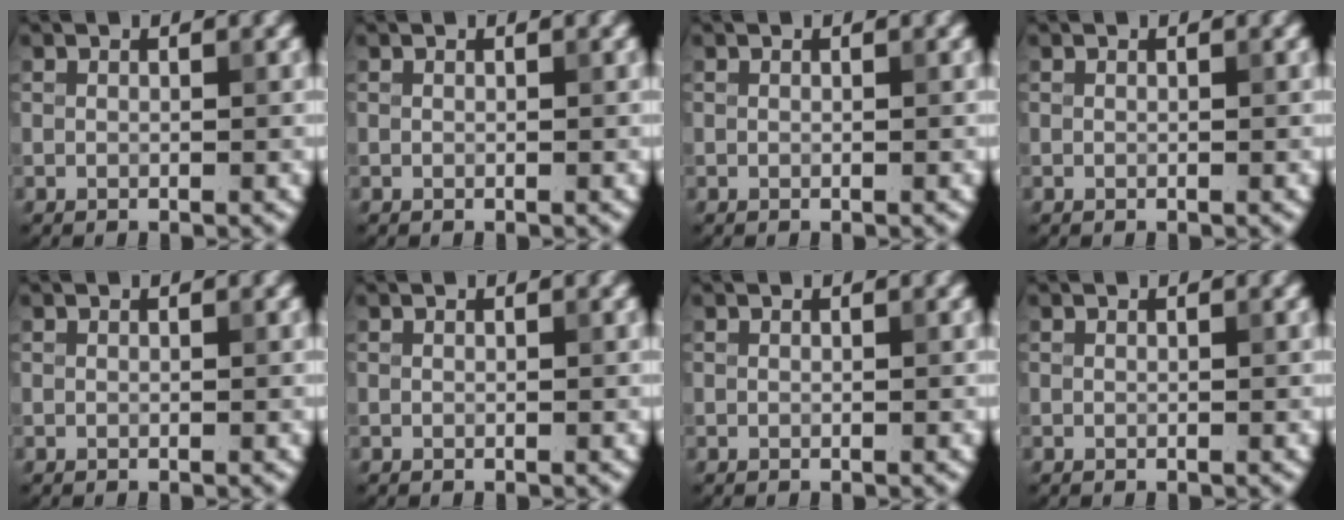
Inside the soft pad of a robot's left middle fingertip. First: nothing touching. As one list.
[{"total": 0.0}, {"total": 0.0}, {"total": 0.0}, {"total": 0.0}, {"total": 0.0}, {"total": 0.0}, {"total": 0.0}]